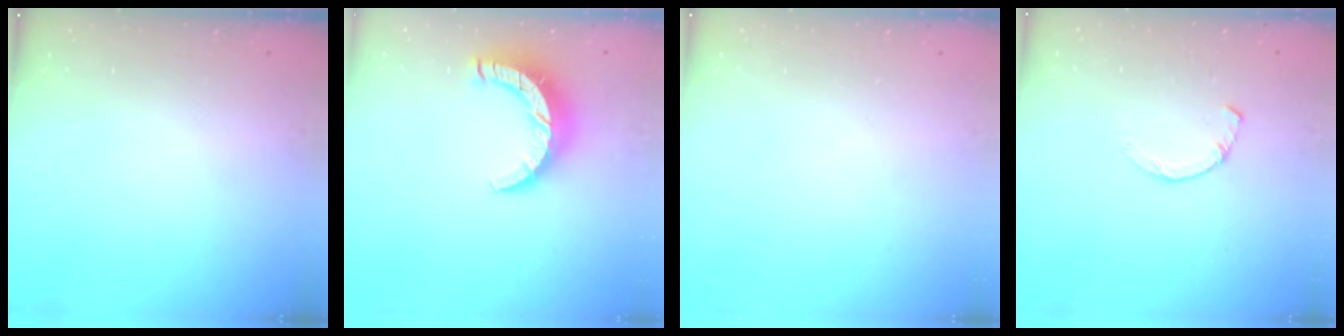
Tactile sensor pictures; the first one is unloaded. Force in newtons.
{"total": 9.7, "press": 9.7, "slide": 0.2}
{"total": 0.0}
{"total": 2.3, "press": 2.3, "slide": 0.1}